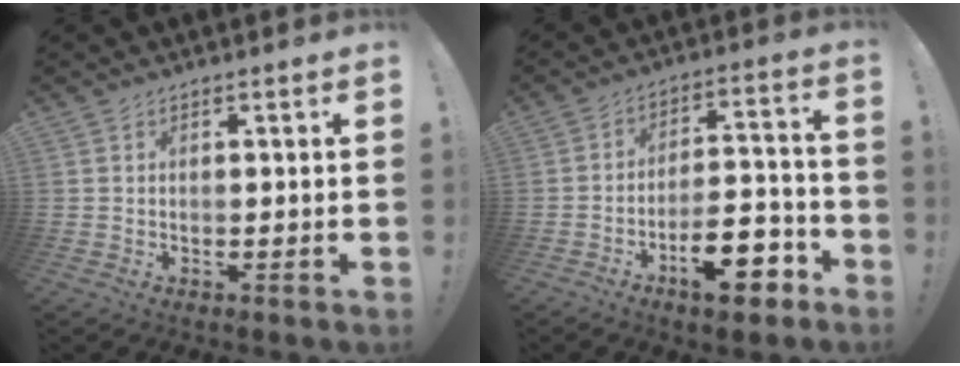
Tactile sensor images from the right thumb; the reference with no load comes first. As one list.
[{"total": 15.6, "force": [-8.6, 6.7, 11.1], "torque": [-0.153, 0.067, -0.136]}]